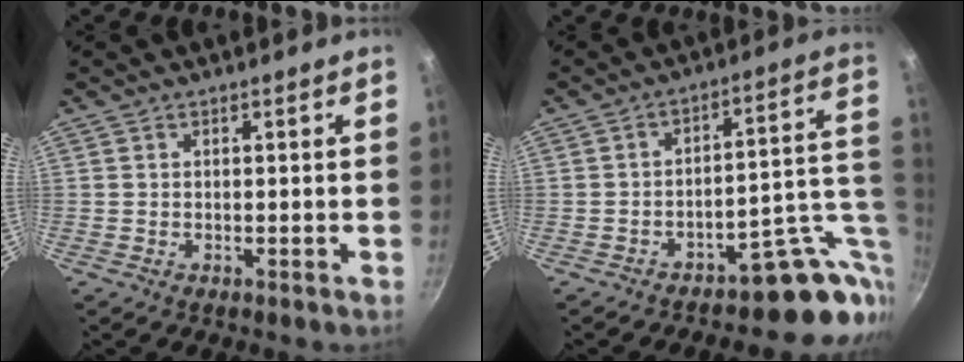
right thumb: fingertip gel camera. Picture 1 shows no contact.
{"total": 15.9, "force": [-8.1, 6.6, 12.0], "torque": [-0.073, 0.107, -0.105]}